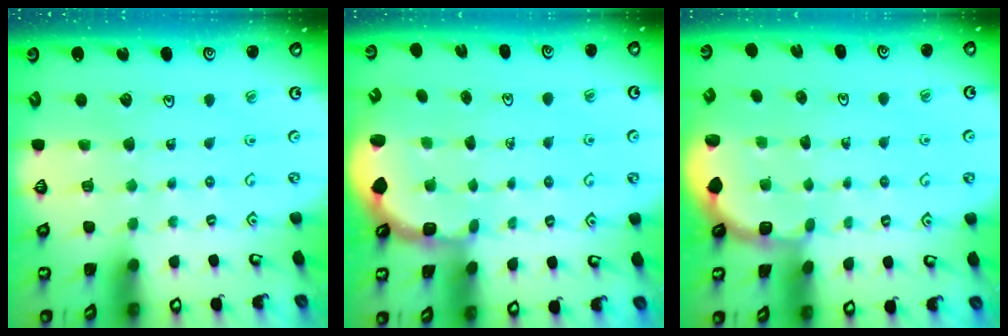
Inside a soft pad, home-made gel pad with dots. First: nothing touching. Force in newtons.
{"total": 3.0, "press": 2.0, "slide": 2.2}
{"total": 1.9, "press": 1.8, "slide": 0.7}